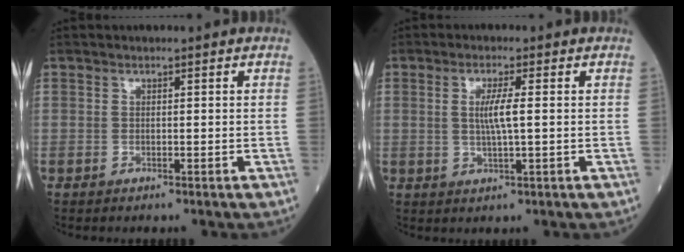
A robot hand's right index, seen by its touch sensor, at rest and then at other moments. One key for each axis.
{"total": 3.9, "fx": 0.5, "fy": 0.0, "fz": 3.9, "tx": -0.079, "ty": -0.005, "tz": 0.009}